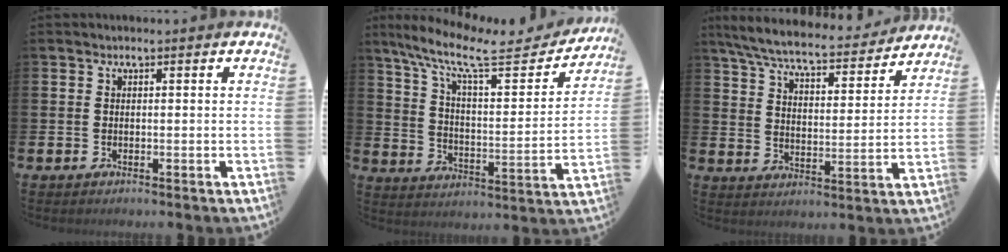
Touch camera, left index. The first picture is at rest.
{"total": 10.5, "force": [8.5, 2.7, 5.6], "torque": [-0.133, -0.055, 0.138]}
{"total": 7.6, "force": [6.9, 1.0, 3.0], "torque": [-0.090, -0.043, 0.118]}